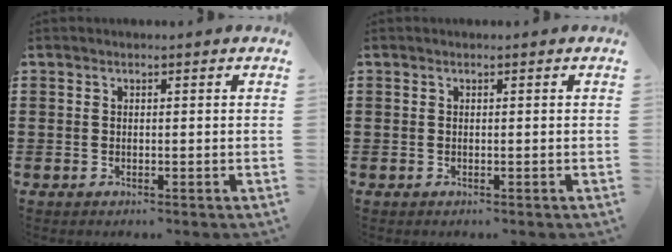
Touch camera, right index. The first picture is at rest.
{"total": 0.0}